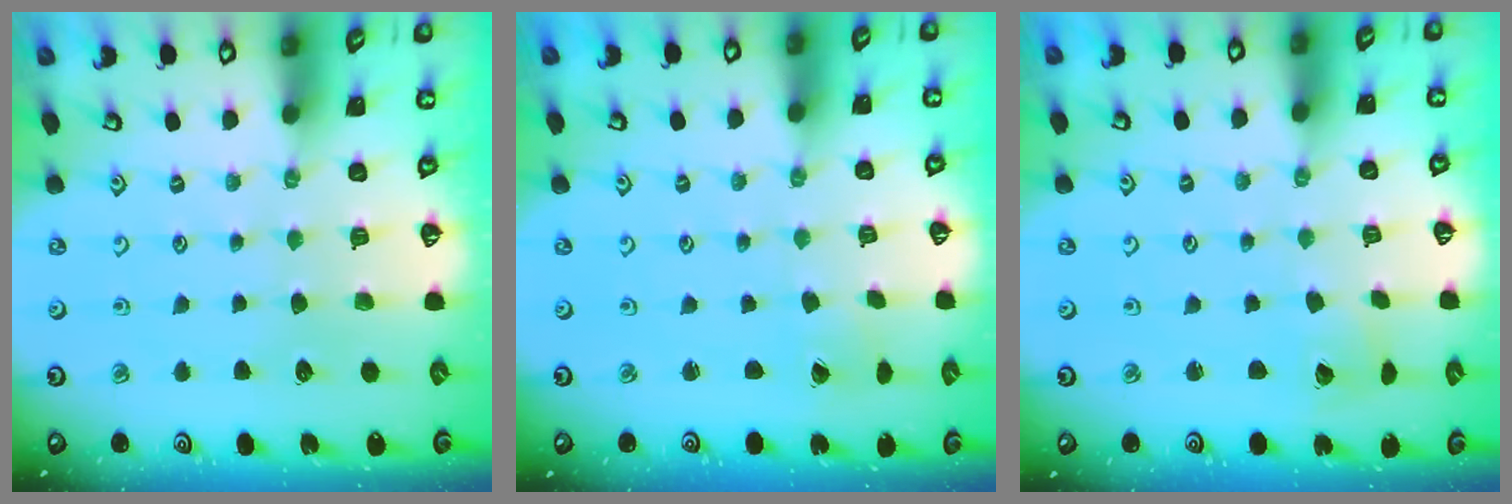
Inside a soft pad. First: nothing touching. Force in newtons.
{"total": 0.0}
{"total": 2.9, "press": 2.9, "slide": 0.2}